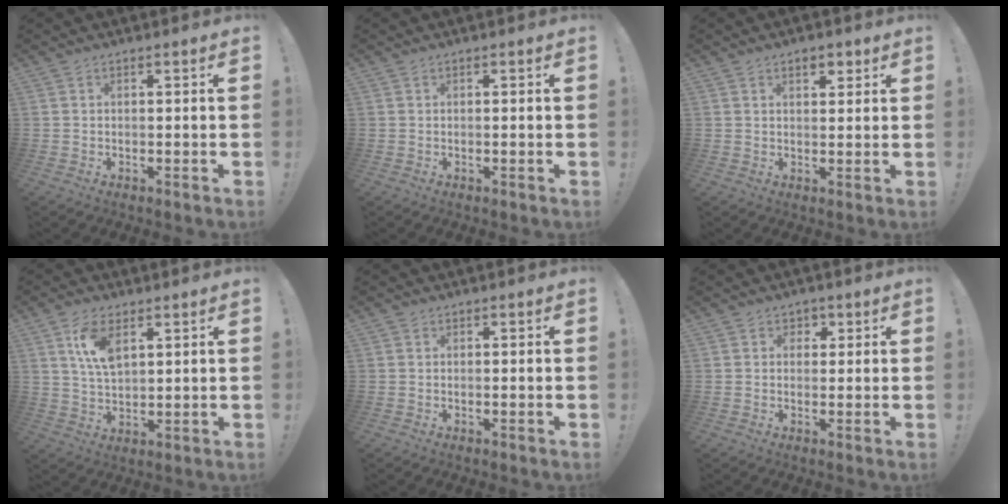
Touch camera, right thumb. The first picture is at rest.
{"total": 0.0}
{"total": 3.4, "force": [1.9, 2.1, 1.8], "torque": [-0.014, -0.005, 0.029]}
{"total": 9.0, "force": [4.4, 4.5, 6.4], "torque": [-0.115, -0.013, 0.079]}
{"total": 0.6, "force": [-0.1, 0.4, -0.3], "torque": [0.007, 0.001, -0.001]}
{"total": 3.0, "force": [1.2, 2.7, 0.6], "torque": [0.004, -0.006, 0.017]}